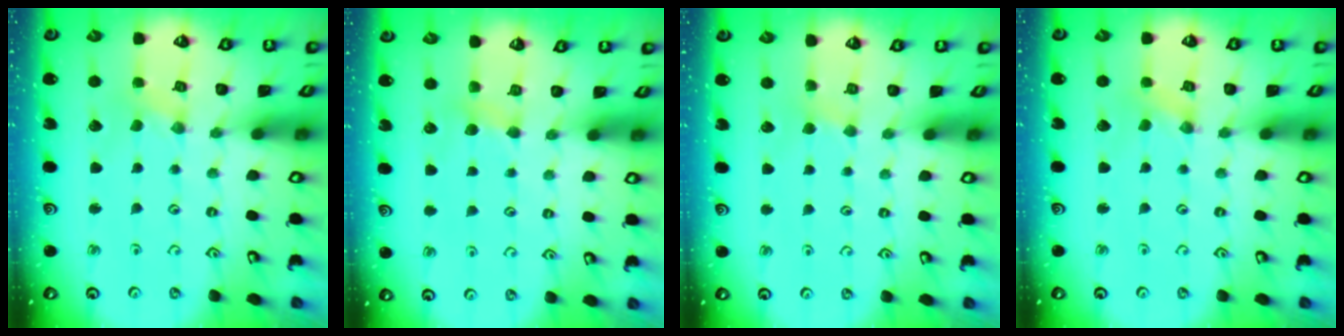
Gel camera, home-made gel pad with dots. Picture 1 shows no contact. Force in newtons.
{"total": 3.8, "press": 3.7, "slide": 0.5}
{"total": 2.1, "press": 2.1, "slide": 0.4}
{"total": 0.0}